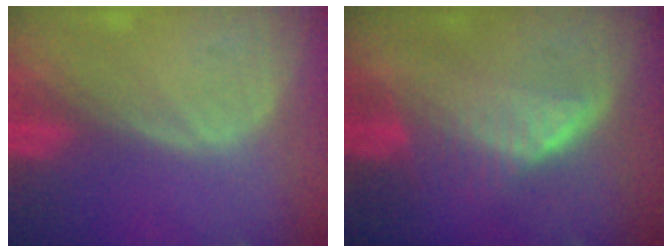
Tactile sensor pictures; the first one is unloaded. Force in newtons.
{"total": 6.6, "press": 5.8, "slide": 3.1}